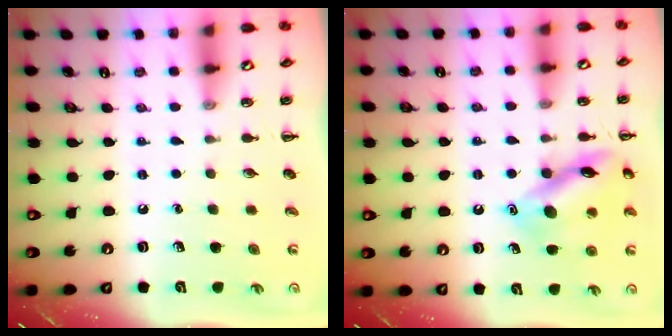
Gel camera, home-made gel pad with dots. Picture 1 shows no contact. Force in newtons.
{"total": 14.2, "press": 14.2, "slide": 1.1}